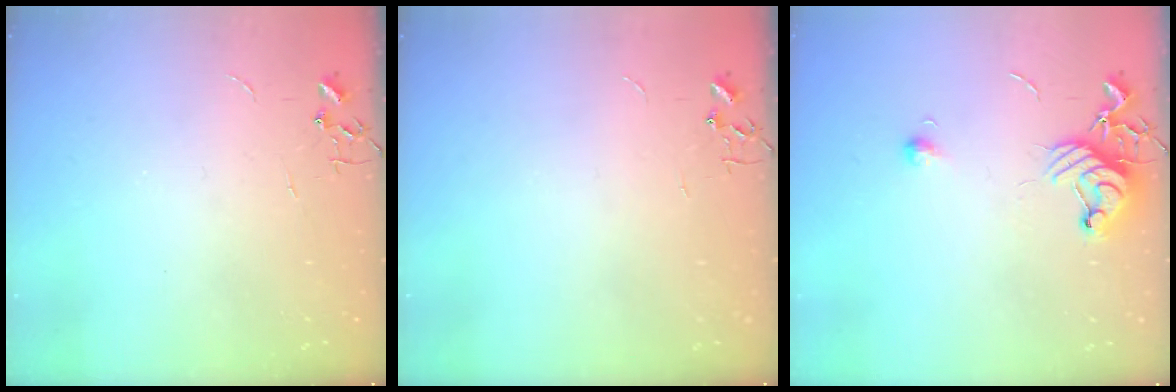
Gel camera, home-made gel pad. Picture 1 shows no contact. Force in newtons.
{"total": 0.0}
{"total": 10.6, "press": 10.5, "slide": 1.2}